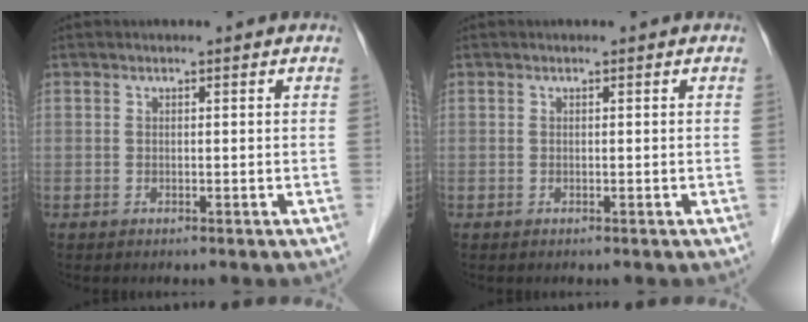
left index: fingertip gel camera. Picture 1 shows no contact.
{"total": 0.0}